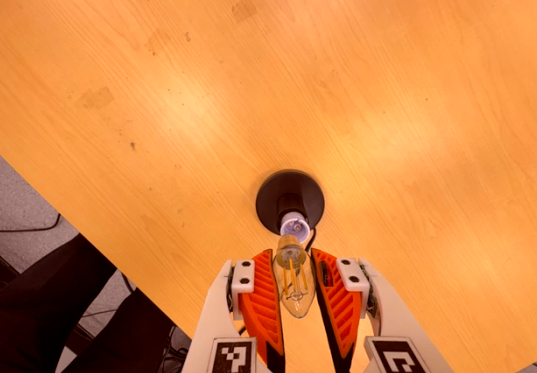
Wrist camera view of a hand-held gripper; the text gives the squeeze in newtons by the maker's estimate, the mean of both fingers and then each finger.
{"total": 13.2, "left": 13.9, "right": 12.6}